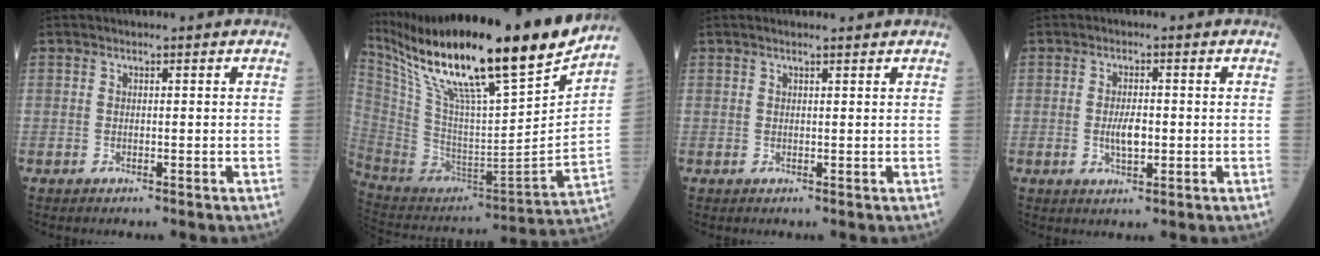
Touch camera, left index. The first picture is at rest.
{"total": 27.4, "force": [21.1, 1.9, 17.4], "torque": [-0.314, -0.026, 0.358]}
{"total": 1.8, "force": [1.6, 0.0, 0.8], "torque": [-0.012, 0.014, 0.025]}
{"total": 3.5, "force": [-0.4, 1.3, 3.2], "torque": [-0.063, -0.001, -0.007]}